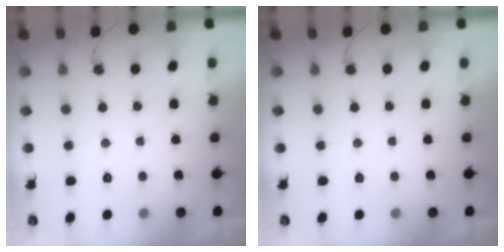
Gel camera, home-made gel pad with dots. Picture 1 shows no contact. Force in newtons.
{"total": 0.0}